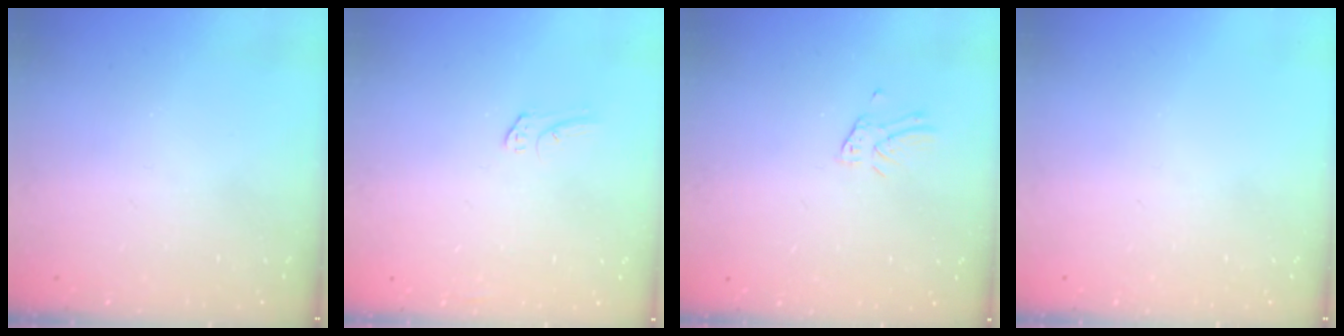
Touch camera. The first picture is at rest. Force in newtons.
{"total": 4.4, "press": 4.4, "slide": 0.4}
{"total": 2.8, "press": 2.8, "slide": 0.1}
{"total": 0.0}